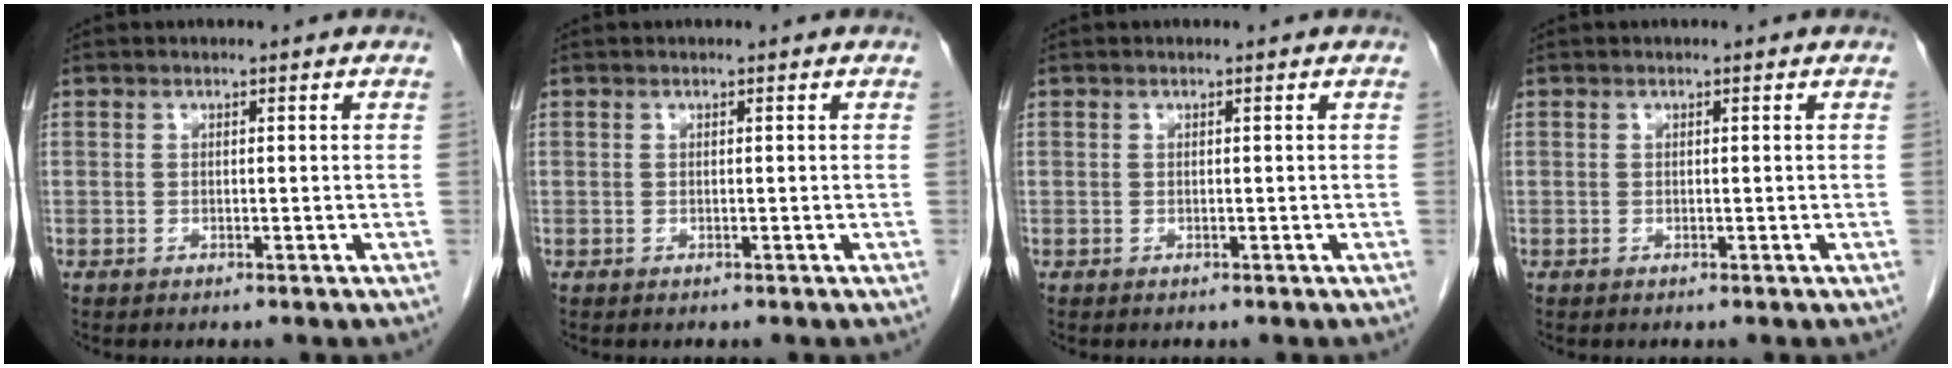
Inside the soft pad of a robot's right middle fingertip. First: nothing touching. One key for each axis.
{"total": 0.0}
{"total": 0.0}
{"total": 0.0}